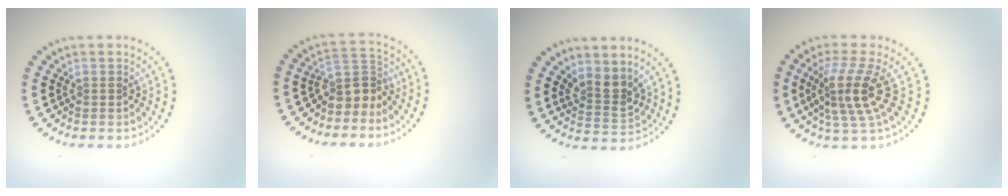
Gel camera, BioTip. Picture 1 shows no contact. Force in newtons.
{"total": 3.0, "press": 2.2, "slide": 2.1}
{"total": 2.7, "press": 2.2, "slide": 1.6}
{"total": 4.4, "press": 3.3, "slide": 2.9}